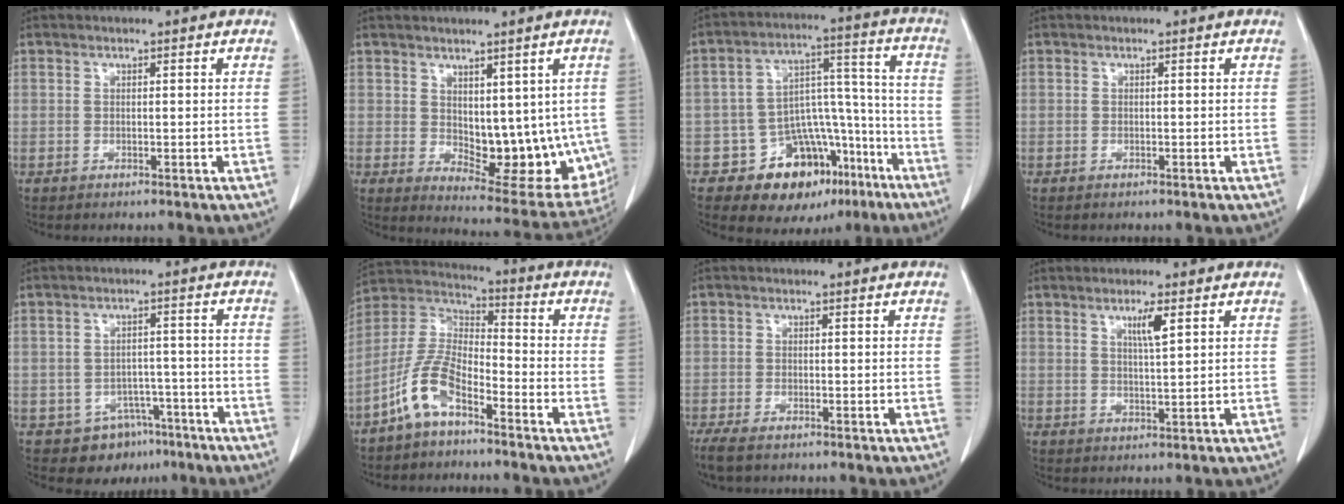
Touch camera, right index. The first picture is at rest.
{"total": 13.0, "force": [0.9, 6.5, 11.2], "torque": [-0.140, -0.018, 0.035]}
{"total": 14.4, "force": [-8.7, 9.4, 6.6], "torque": [-0.062, 0.073, -0.121]}
{"total": 0.0}
{"total": 6.9, "force": [-4.4, 5.1, 1.3], "torque": [-0.005, 0.017, -0.053]}
{"total": 9.1, "force": [-5.9, 3.1, 6.3], "torque": [-0.149, 0.010, -0.123]}
{"total": 4.7, "force": [-3.6, 1.5, 2.6], "torque": [-0.048, -0.012, -0.058]}
{"total": 3.4, "force": [1.6, 0.0, 3.0], "torque": [-0.053, -0.004, 0.029]}